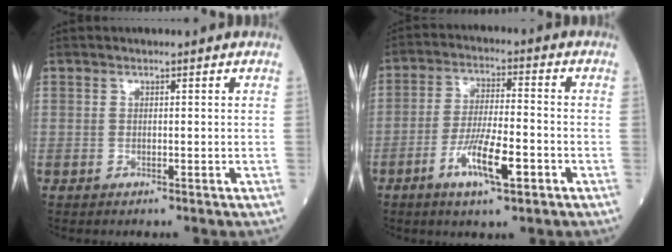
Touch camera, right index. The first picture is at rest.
{"total": 8.8, "force": [-4.0, 1.5, 7.7], "torque": [-0.147, -0.006, -0.069]}